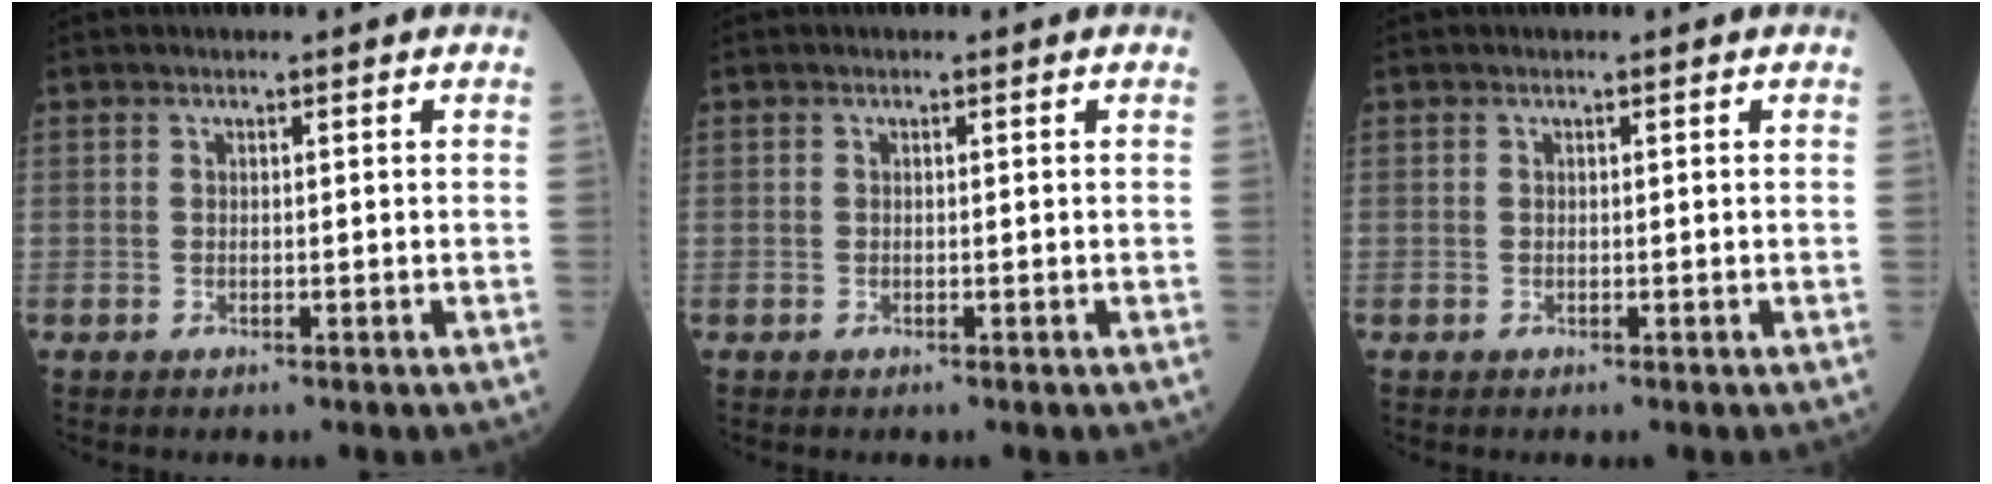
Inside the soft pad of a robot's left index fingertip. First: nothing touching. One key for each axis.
{"total": 0.0}
{"total": 0.0}